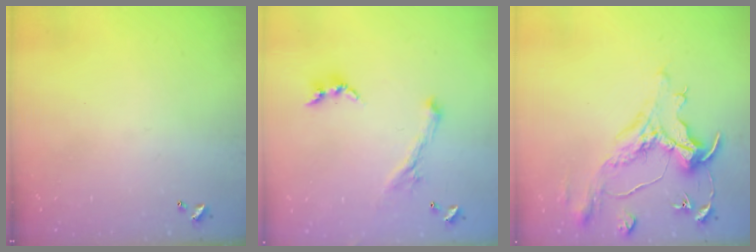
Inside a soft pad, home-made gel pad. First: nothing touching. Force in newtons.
{"total": 0.0}
{"total": 1.5, "press": 0.8, "slide": 1.2}